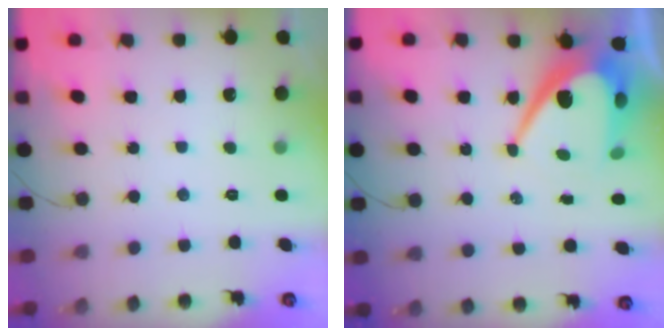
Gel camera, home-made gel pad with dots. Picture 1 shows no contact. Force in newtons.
{"total": 11.2, "press": 11.1, "slide": 0.8}